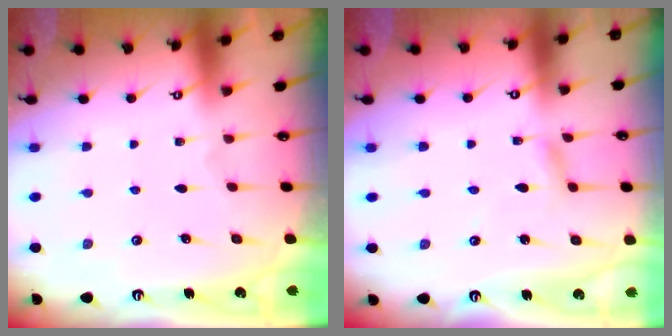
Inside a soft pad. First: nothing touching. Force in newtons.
{"total": 2.5, "press": 2.4, "slide": 0.3}